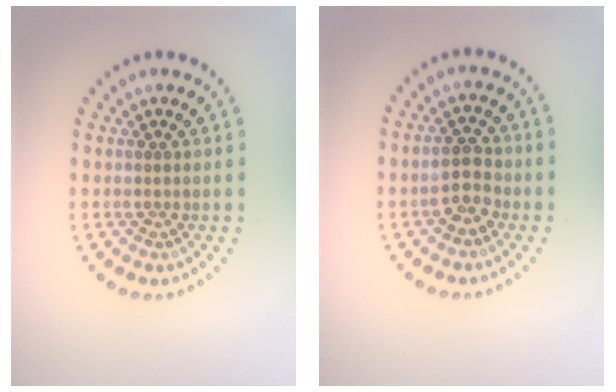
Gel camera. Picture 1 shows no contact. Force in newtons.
{"total": 2.8, "press": 2.8, "slide": 0.5}